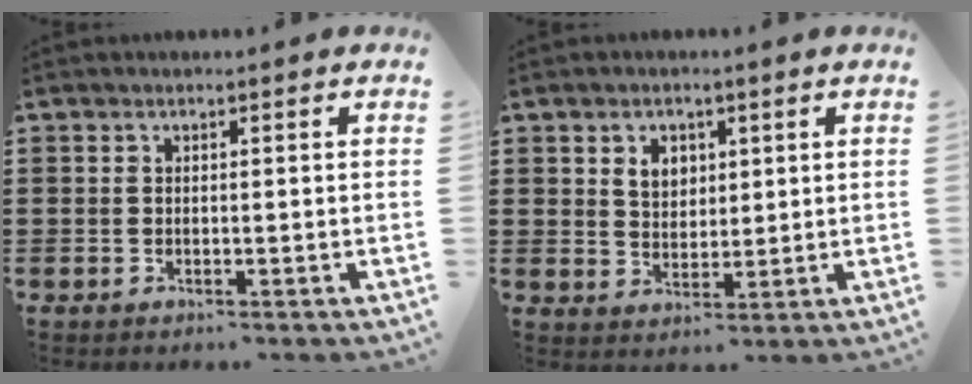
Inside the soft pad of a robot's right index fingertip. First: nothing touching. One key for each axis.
{"total": 3.8, "fx": 1.7, "fy": 2.9, "fz": 1.9, "tx": -0.049, "ty": 0.011, "tz": 0.030}